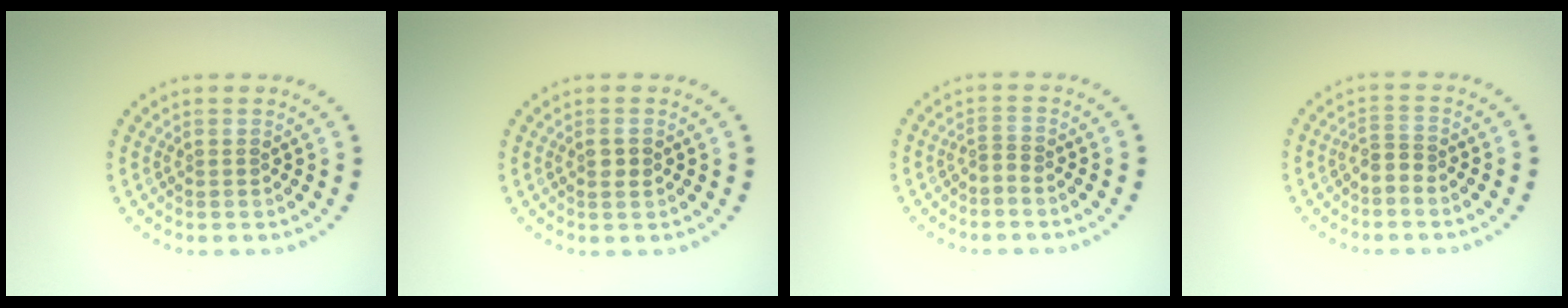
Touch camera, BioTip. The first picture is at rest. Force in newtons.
{"total": 1.1, "press": 1.0, "slide": 0.2}
{"total": 0.8, "press": 0.3, "slide": 0.8}
{"total": 1.7, "press": 1.3, "slide": 1.2}